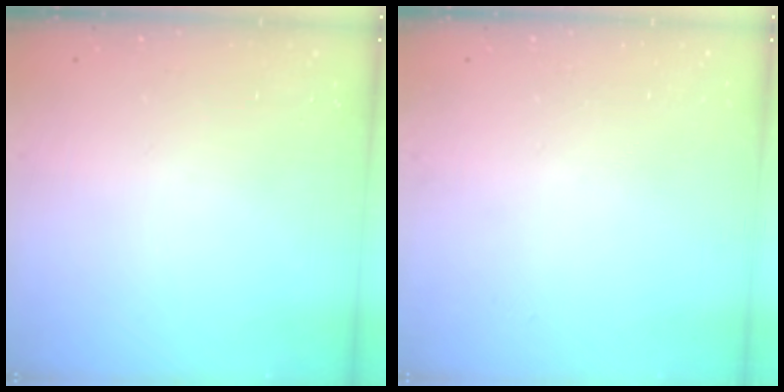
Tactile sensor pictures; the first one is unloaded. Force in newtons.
{"total": 0.0}